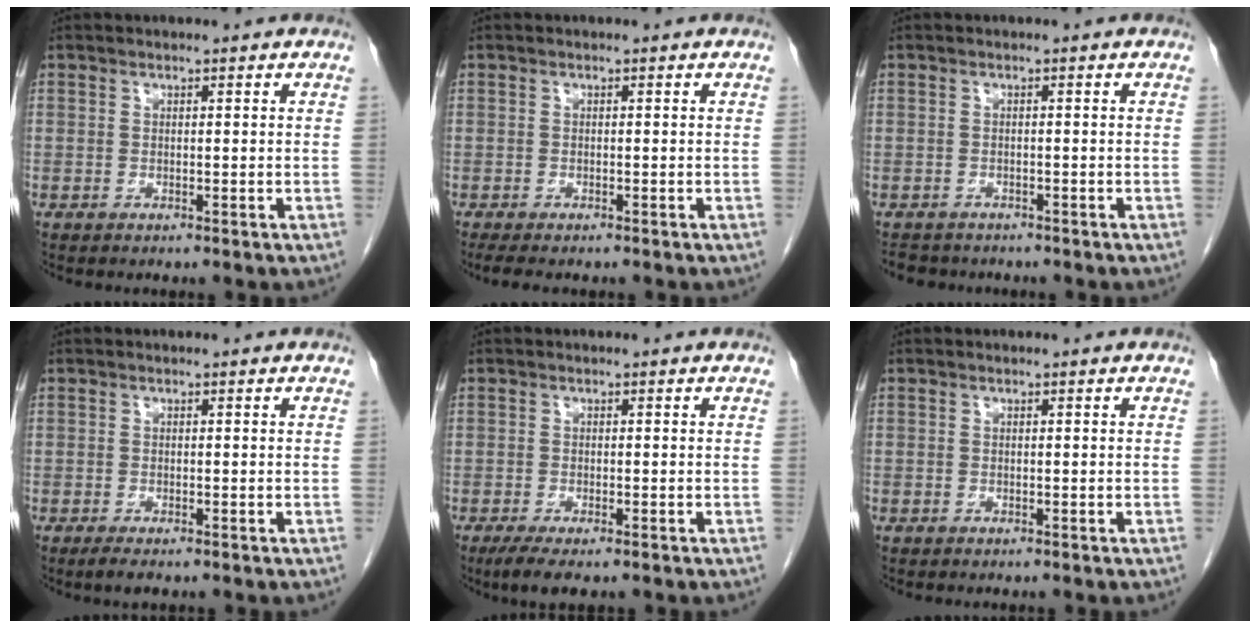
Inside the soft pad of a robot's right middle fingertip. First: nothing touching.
{"total": 3.9, "force": [-3.1, 1.1, 2.1], "torque": [-0.032, -0.013, -0.042]}
{"total": 4.0, "force": [-3.5, 1.8, 0.6], "torque": [-0.010, -0.003, -0.047]}
{"total": 1.7, "force": [-1.2, 0.5, 1.2], "torque": [-0.026, -0.006, -0.018]}
{"total": 4.2, "force": [-2.9, 1.1, 2.9], "torque": [-0.053, -0.011, -0.044]}
{"total": 0.0}